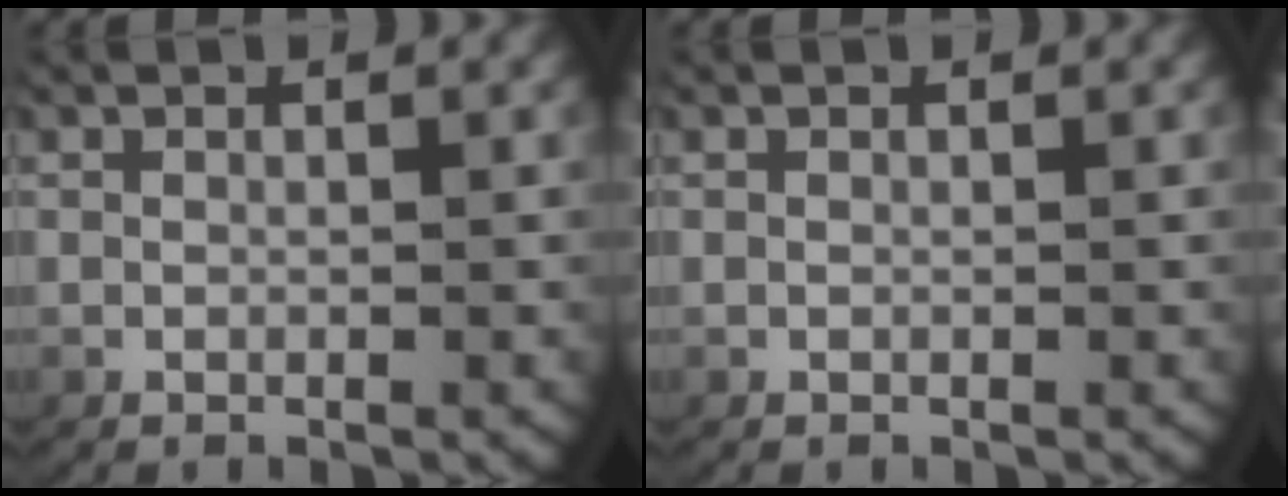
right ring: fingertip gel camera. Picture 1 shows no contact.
{"total": 0.0}